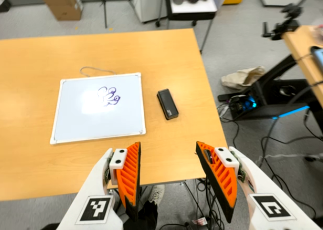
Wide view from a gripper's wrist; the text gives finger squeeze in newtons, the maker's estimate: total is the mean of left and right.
{"total": 0.0}